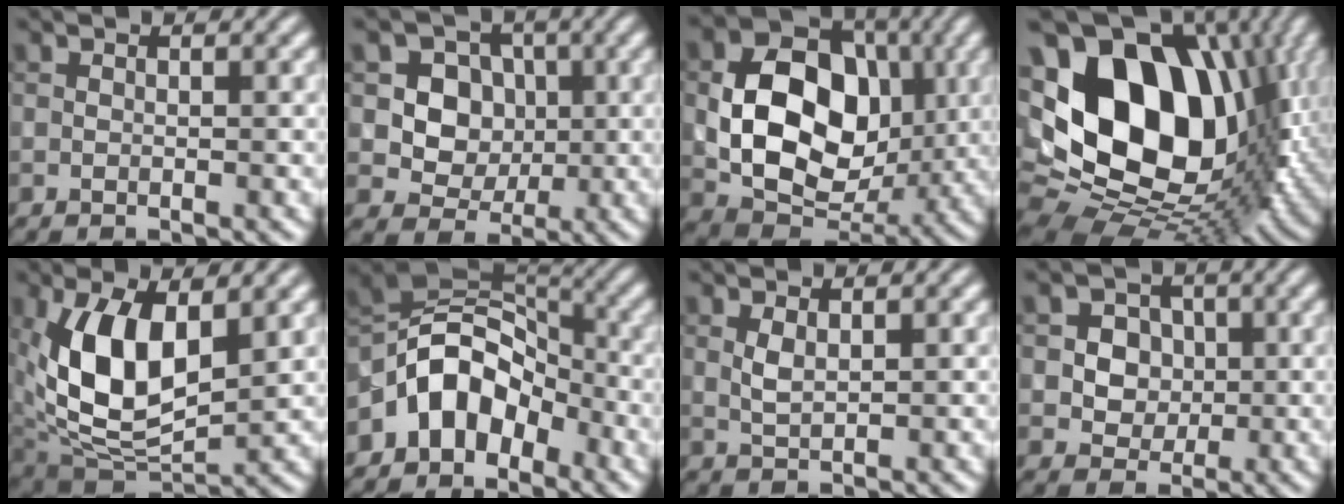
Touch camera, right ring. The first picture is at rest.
{"total": 6.5, "force": [1.3, 5.8, 2.7], "torque": [-0.039, 0.007, 0.023]}
{"total": 11.8, "force": [0.3, 8.8, 7.8], "torque": [-0.139, -0.007, 0.007]}
{"total": 18.7, "force": [4.1, 13.0, 12.8], "torque": [-0.225, -0.009, 0.088]}
{"total": 9.3, "force": [1.9, 5.0, 7.6], "torque": [-0.155, -0.009, 0.036]}
{"total": 6.5, "force": [-3.4, 4.4, 3.5], "torque": [-0.041, 0.015, -0.076]}
{"total": 1.4, "force": [0.7, 0.6, 1.1], "torque": [-0.029, -0.001, 0.017]}
{"total": 4.4, "force": [0.9, 3.9, 1.9], "torque": [-0.022, 0.006, 0.011]}